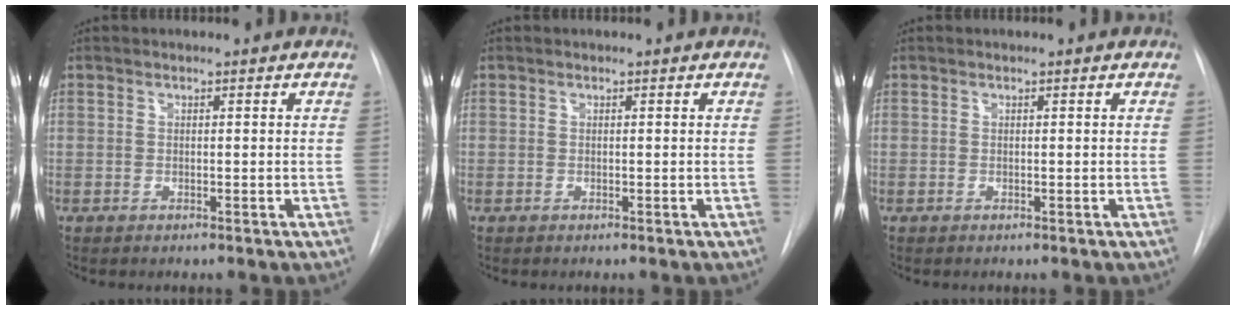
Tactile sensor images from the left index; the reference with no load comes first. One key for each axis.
{"total": 0.0}
{"total": 0.0}